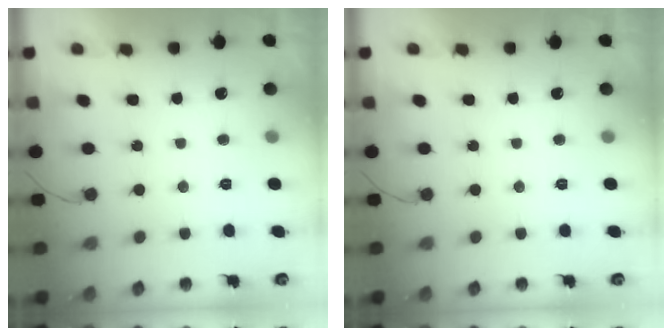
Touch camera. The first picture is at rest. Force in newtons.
{"total": 0.0}